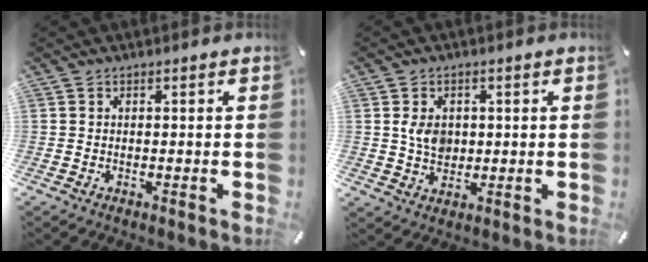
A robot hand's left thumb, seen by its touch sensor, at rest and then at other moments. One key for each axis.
{"total": 5.1, "fx": 0.7, "fy": 4.2, "fz": 2.8, "tx": -0.050, "ty": 0.000, "tz": 0.009}